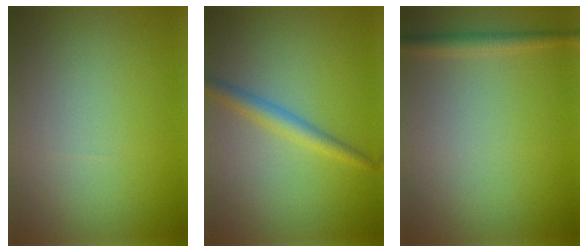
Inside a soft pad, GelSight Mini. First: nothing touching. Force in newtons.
{"total": 2.3, "press": 2.3, "slide": 0.0}
{"total": 1.7, "press": 1.7, "slide": 0.1}